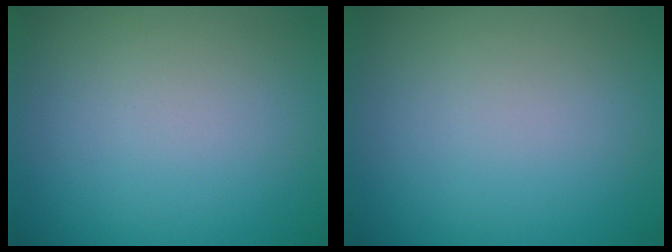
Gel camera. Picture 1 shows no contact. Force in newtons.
{"total": 0.0}